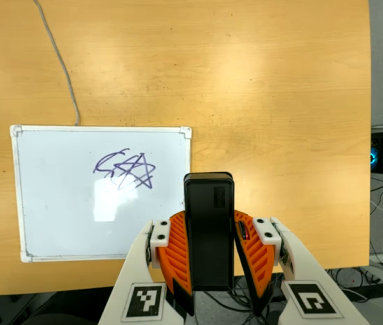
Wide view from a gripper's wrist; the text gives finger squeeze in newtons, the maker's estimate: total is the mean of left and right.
{"total": 7.5, "left": 6.1, "right": 9.0}